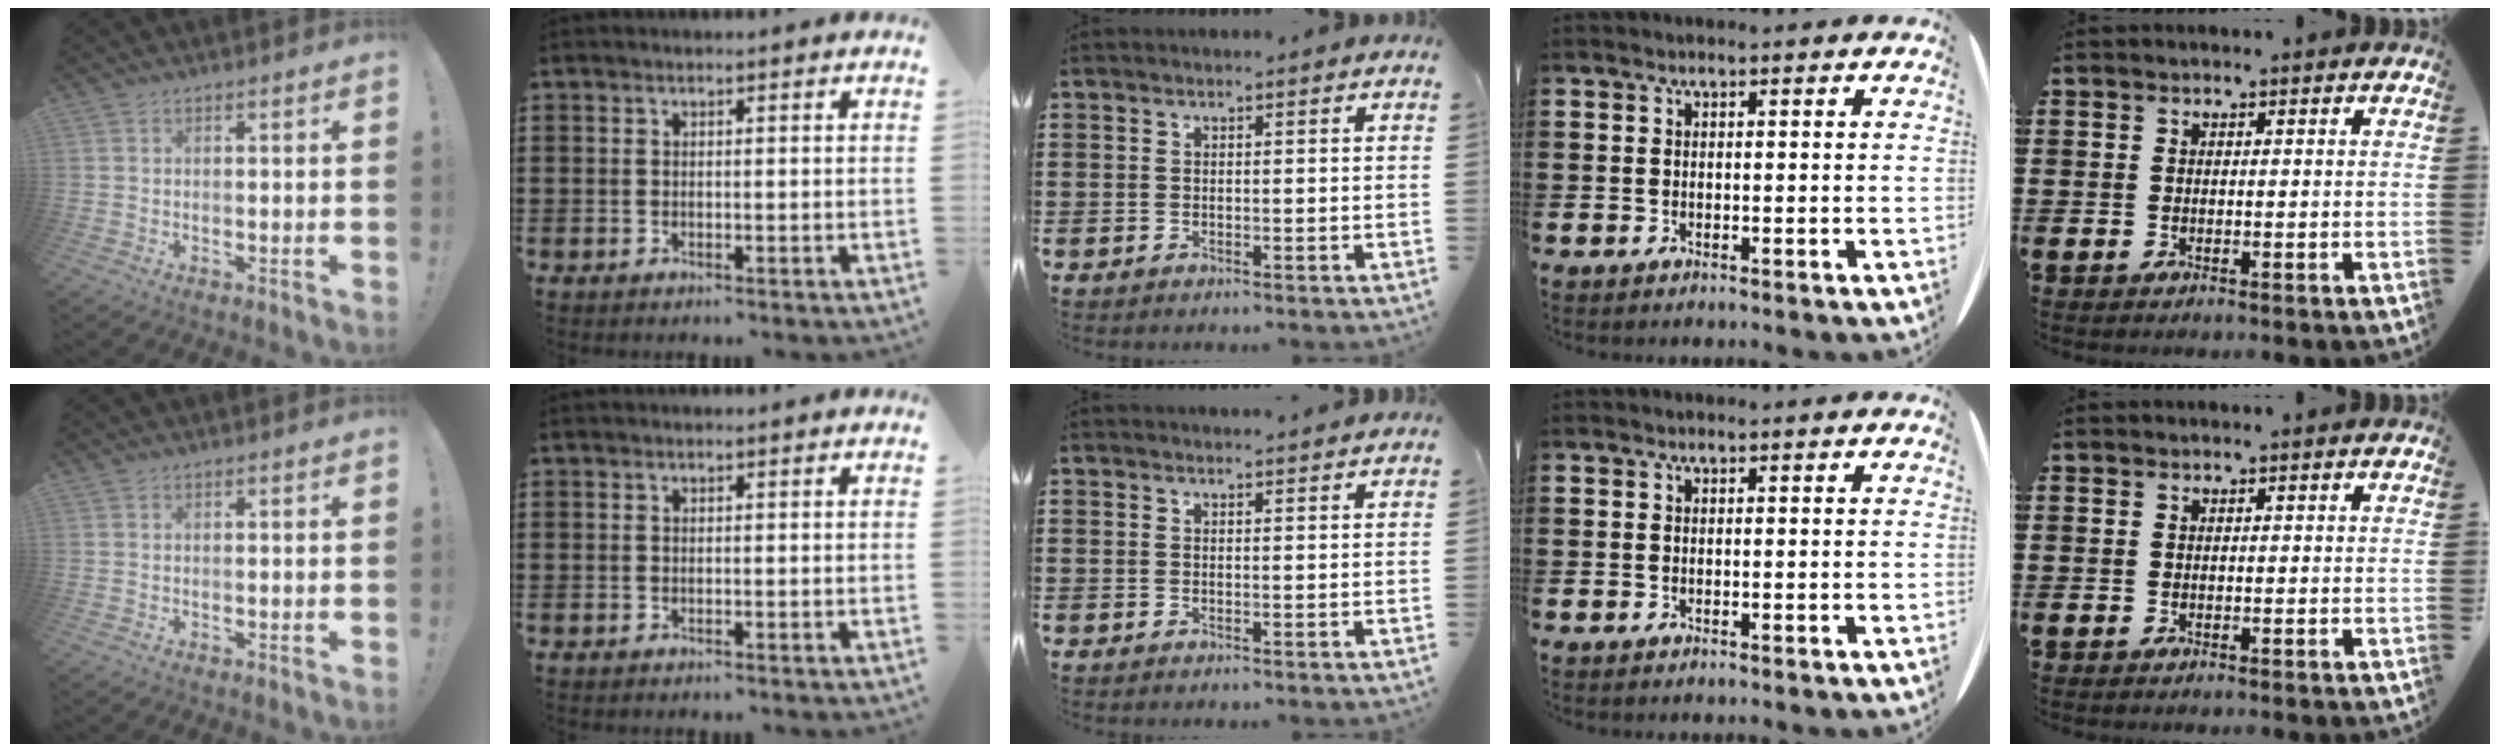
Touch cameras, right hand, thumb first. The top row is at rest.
{"middle": {"total": 1.2, "force": [1.2, -0.1, 0.3], "torque": [0.001, -0.004, 0.021]}}